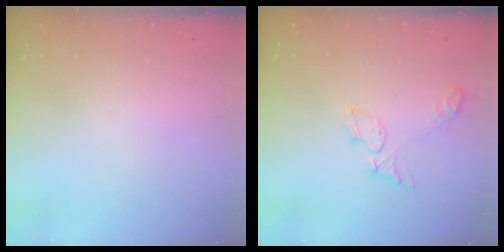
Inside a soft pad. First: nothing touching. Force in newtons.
{"total": 5.3, "press": 5.3, "slide": 0.5}